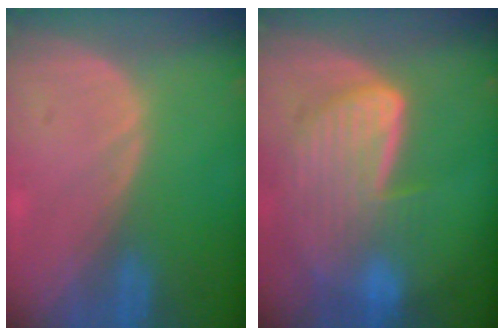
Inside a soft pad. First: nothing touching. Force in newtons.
{"total": 9.0, "press": 7.9, "slide": 4.2}